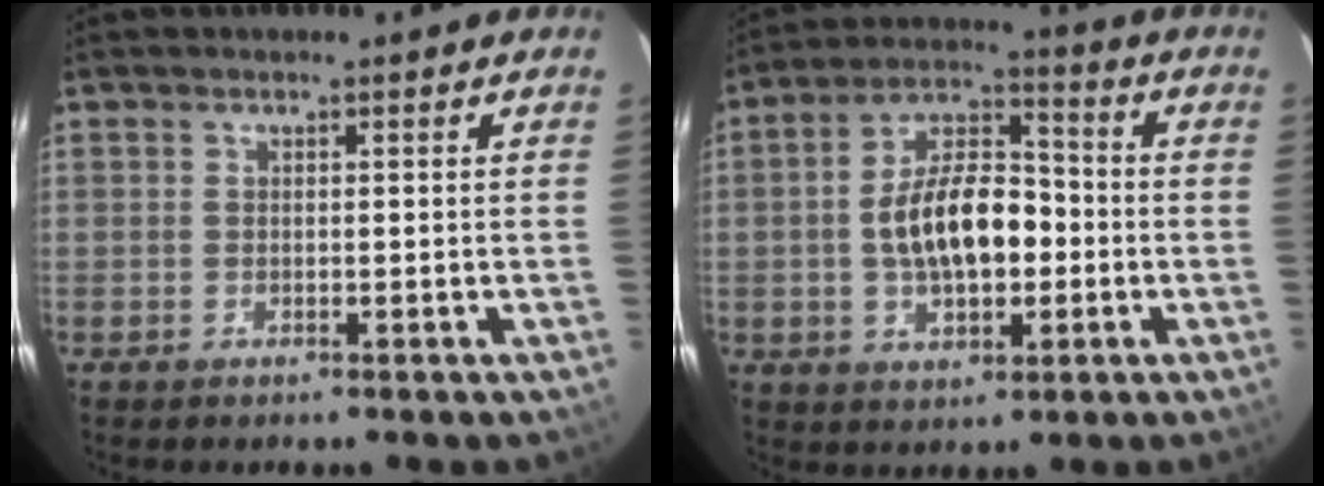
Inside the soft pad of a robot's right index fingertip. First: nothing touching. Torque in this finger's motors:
{"motor_torque": [0.57, -0.08, 0.88, 0.15]}